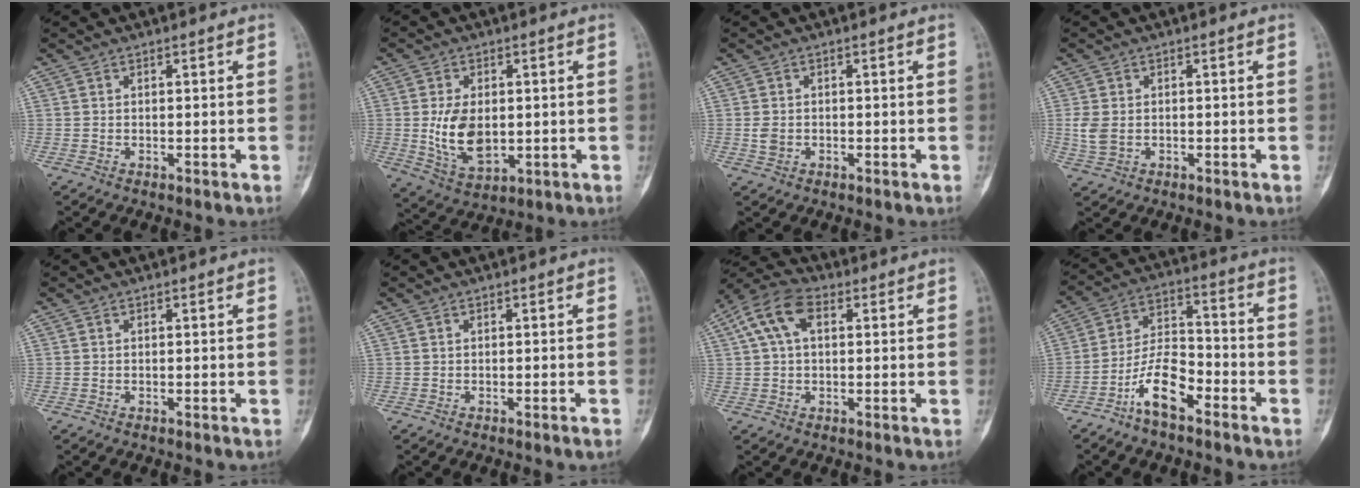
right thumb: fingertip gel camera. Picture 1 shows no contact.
{"total": 9.9, "force": [-0.3, 6.0, 7.9], "torque": [-0.133, -0.009, 0.008]}
{"total": 2.2, "force": [-0.5, 1.6, 1.3], "torque": [-0.024, 0.004, -0.009]}
{"total": 3.9, "force": [-0.4, 2.7, 2.7], "torque": [-0.063, 0.002, -0.006]}
{"total": 0.0}
{"total": 0.7, "force": [-0.5, -0.1, 0.5], "torque": [-0.007, -0.001, -0.007]}
{"total": 9.1, "force": [2.6, 5.6, 6.8], "torque": [-0.137, 0.029, 0.040]}
{"total": 10.3, "force": [-6.2, 4.3, 7.1], "torque": [-0.129, 0.055, -0.119]}